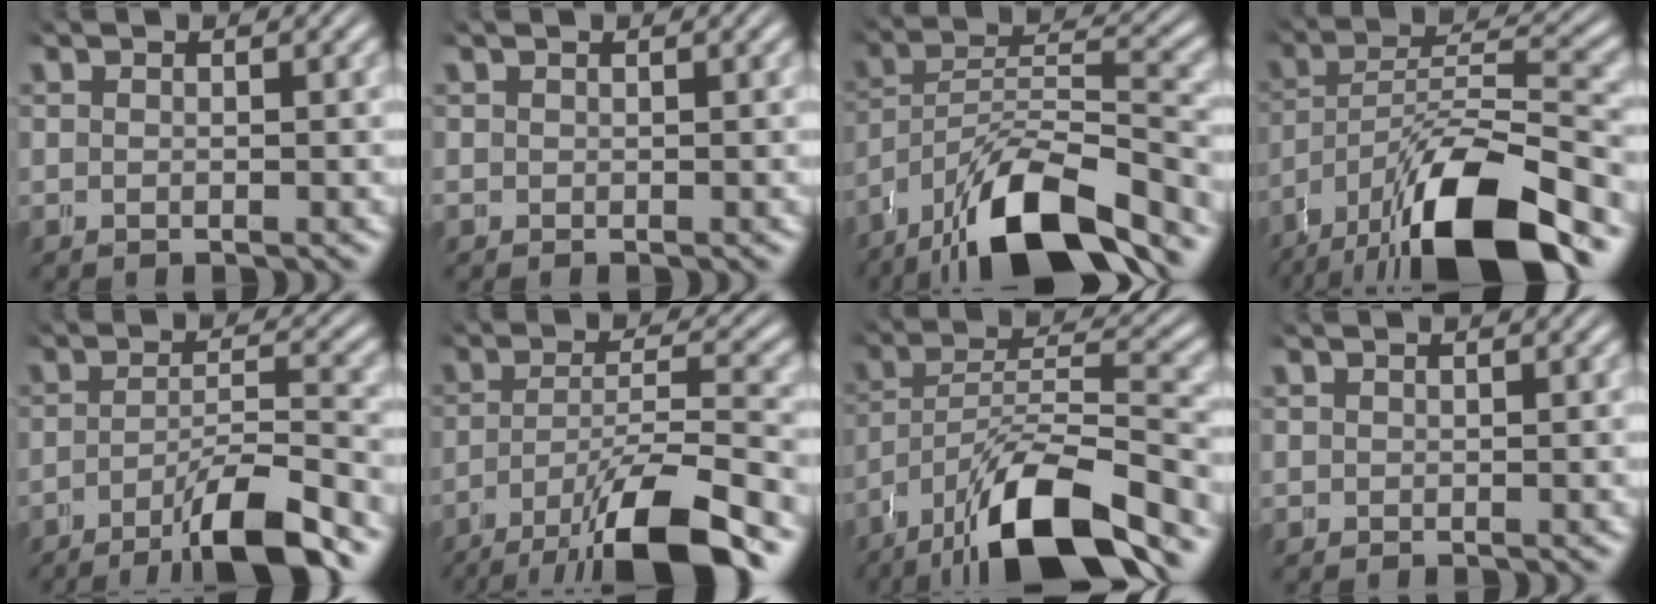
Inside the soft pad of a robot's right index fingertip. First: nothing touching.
{"total": 0.7, "force": [0.2, 0.6, -0.2], "torque": [0.002, 0.001, 0.002]}
{"total": 9.0, "force": [-4.4, 4.2, 6.7], "torque": [-0.114, -0.021, -0.053]}
{"total": 9.4, "force": [-3.3, 4.0, 7.9], "torque": [-0.130, -0.018, -0.035]}
{"total": 7.5, "force": [-4.8, 1.6, 5.5], "torque": [-0.073, -0.012, -0.066]}
{"total": 8.4, "force": [-4.2, 2.8, 6.7], "torque": [-0.097, -0.021, -0.049]}
{"total": 8.9, "force": [-3.8, 3.6, 7.2], "torque": [-0.122, -0.021, -0.044]}
{"total": 0.6, "force": [0.4, 0.1, -0.4], "torque": [0.010, 0.005, 0.007]}